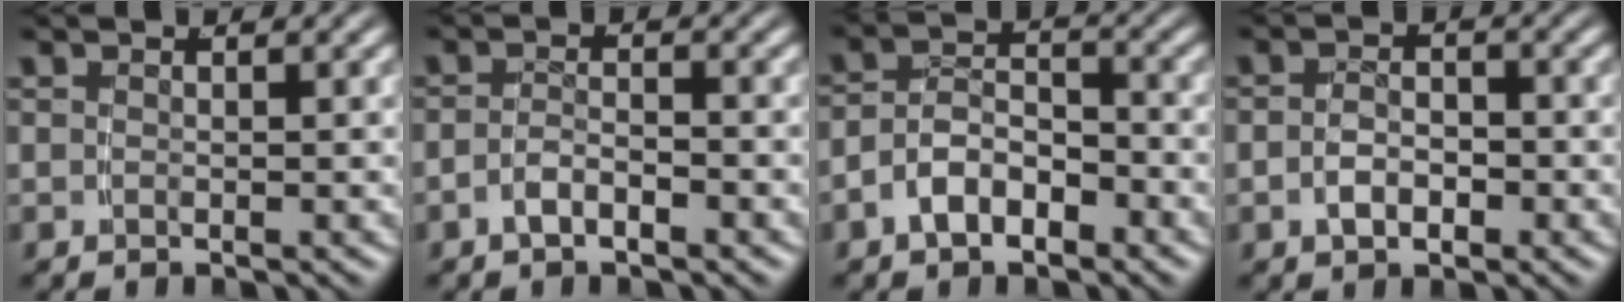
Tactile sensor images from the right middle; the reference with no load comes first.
{"total": 2.0, "force": [-1.6, 0.4, 1.0], "torque": [-0.014, -0.001, -0.030]}
{"total": 4.9, "force": [-2.5, 3.4, 2.5], "torque": [-0.041, -0.008, -0.045]}
{"total": 2.4, "force": [-1.1, 1.4, 1.6], "torque": [-0.023, 0.000, -0.019]}